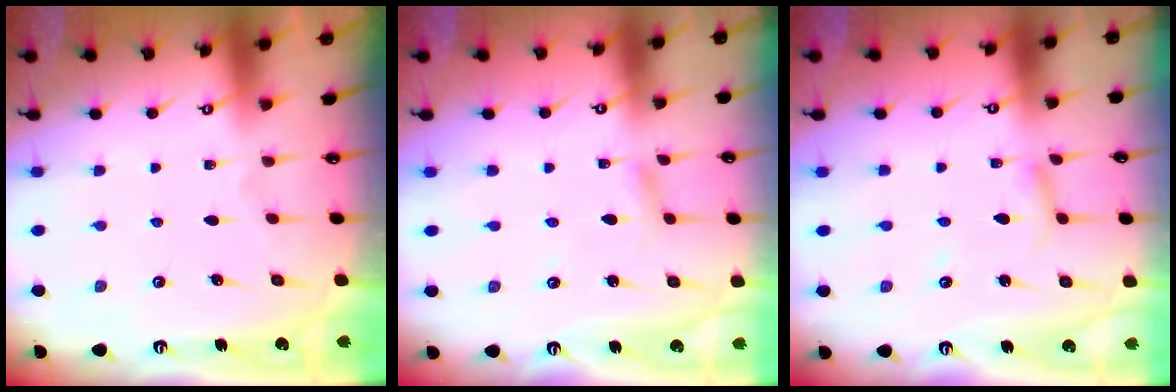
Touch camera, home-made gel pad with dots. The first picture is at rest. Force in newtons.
{"total": 2.3, "press": 2.3, "slide": 0.3}
{"total": 4.2, "press": 4.2, "slide": 0.3}